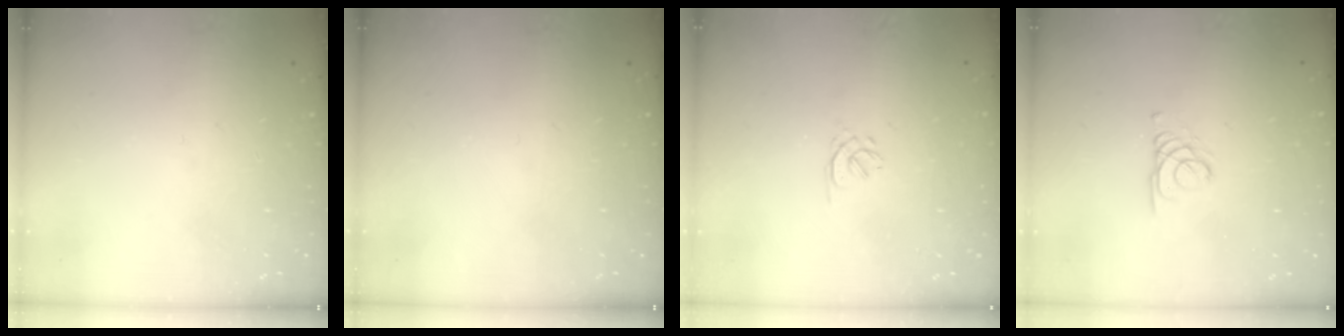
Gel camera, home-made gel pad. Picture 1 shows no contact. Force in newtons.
{"total": 0.0}
{"total": 1.6, "press": 1.5, "slide": 0.5}
{"total": 1.7, "press": 1.7, "slide": 0.2}